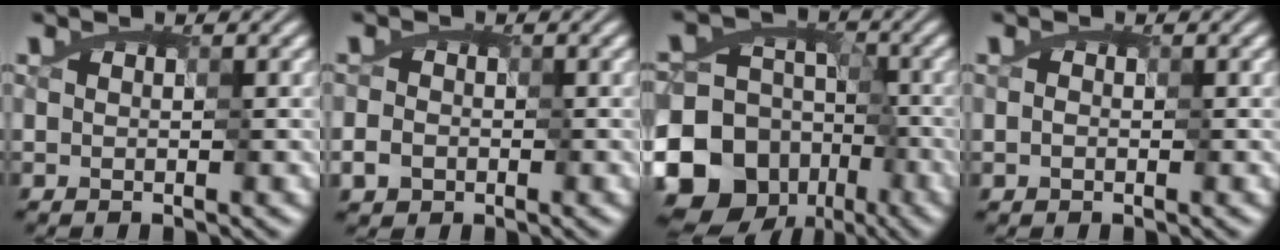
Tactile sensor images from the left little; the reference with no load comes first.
{"total": 2.0, "force": [-0.3, 1.9, 0.6], "torque": [-0.013, 0.006, -0.005]}
{"total": 14.1, "force": [-7.1, 11.3, 4.6], "torque": [-0.091, -0.015, -0.121]}
{"total": 0.6, "force": [0.0, 0.5, 0.3], "torque": [-0.002, 0.002, -0.003]}